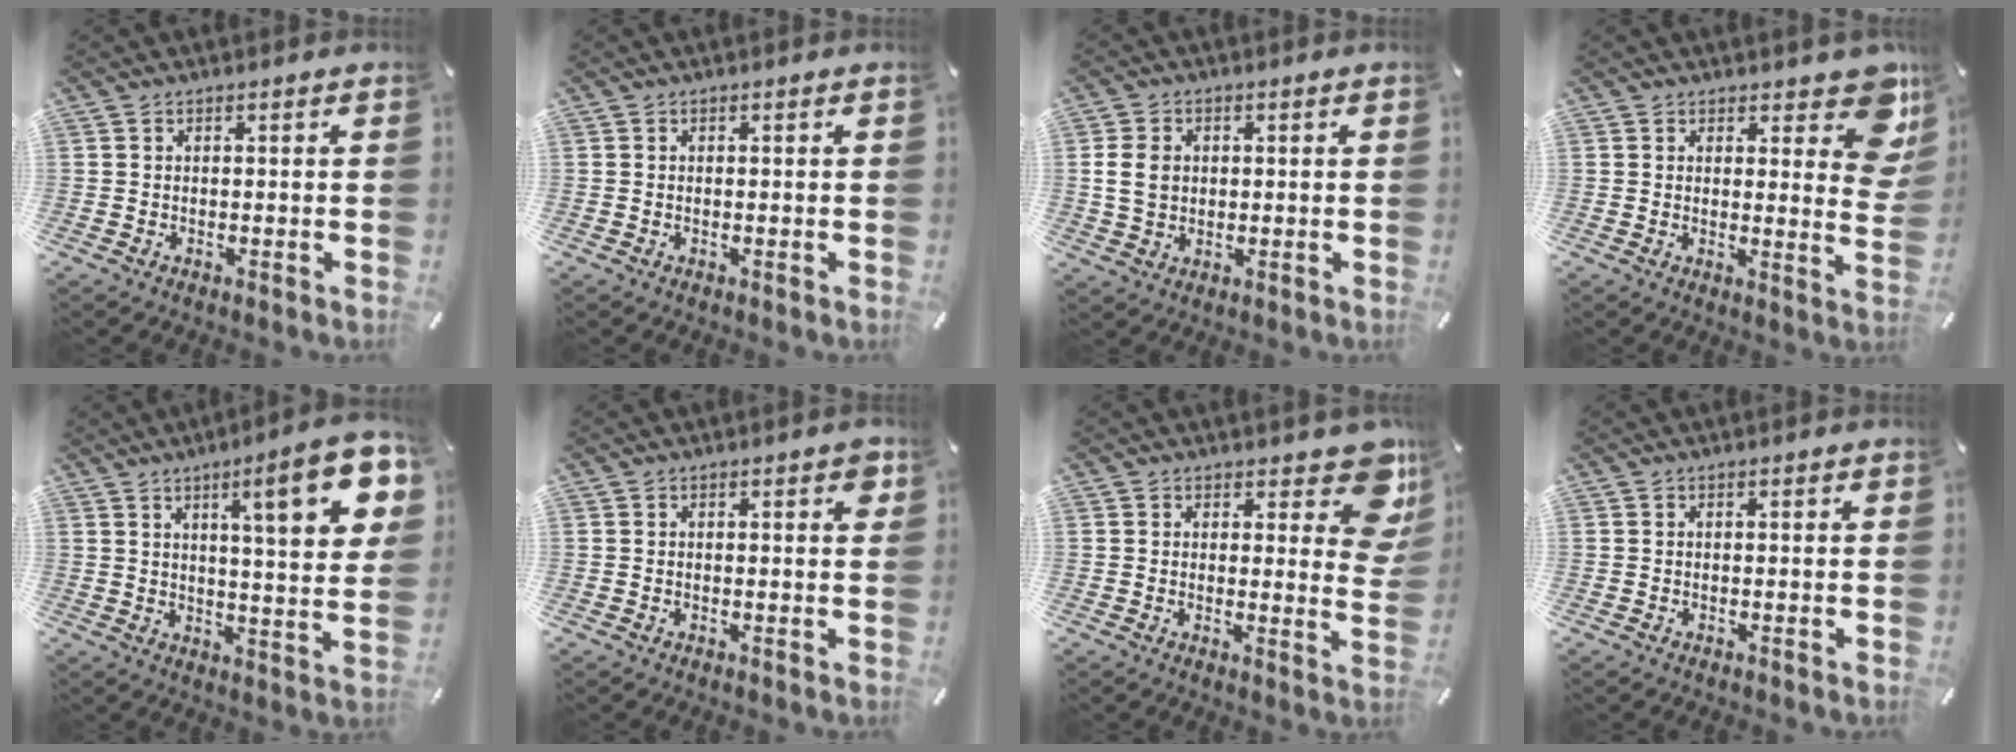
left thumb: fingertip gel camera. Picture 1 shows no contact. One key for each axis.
{"total": 0.0}
{"total": 5.9, "fx": 0.6, "fy": 4.9, "fz": 3.3, "tx": -0.072, "ty": 0.003, "tz": 0.008}
{"total": 10.2, "fx": 6.2, "fy": 4.5, "fz": 6.6, "tx": -0.058, "ty": -0.047, "tz": 0.104}
{"total": 16.5, "fx": 7.5, "fy": 3.6, "fz": 14.3, "tx": -0.205, "ty": -0.032, "tz": 0.107}
{"total": 2.4, "fx": 1.0, "fy": 0.9, "fz": 2.0, "tx": -0.018, "ty": -0.005, "tz": 0.011}
{"total": 10.6, "fx": 6.6, "fy": 4.7, "fz": 6.8, "tx": -0.062, "ty": -0.051, "tz": 0.112}
{"total": 0.0}